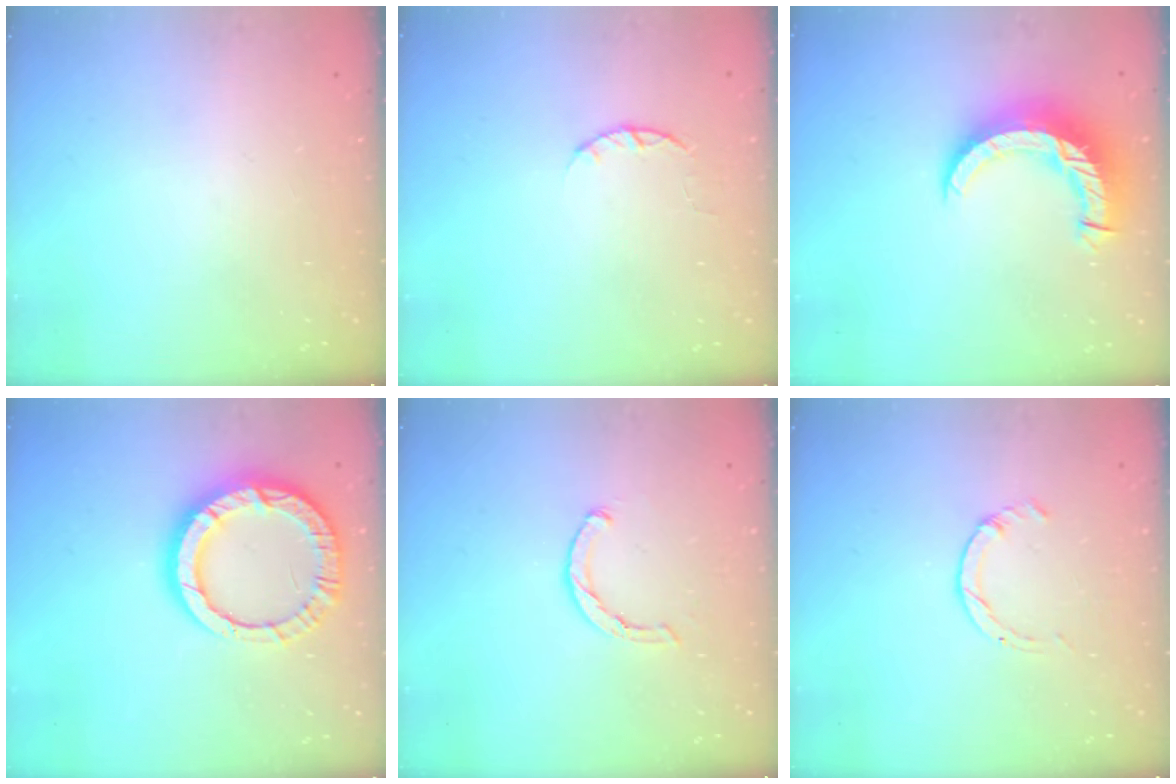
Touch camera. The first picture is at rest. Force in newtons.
{"total": 2.5, "press": 2.4, "slide": 0.4}
{"total": 11.4, "press": 11.3, "slide": 1.1}
{"total": 14.0, "press": 14.0, "slide": 1.3}
{"total": 1.4, "press": 1.3, "slide": 0.3}
{"total": 1.4, "press": 1.4, "slide": 0.2}